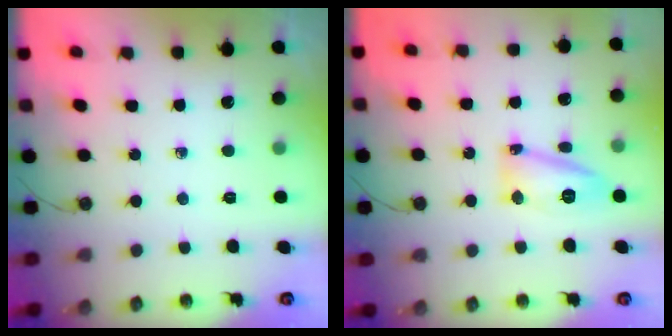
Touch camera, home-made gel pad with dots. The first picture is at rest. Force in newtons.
{"total": 12.7, "press": 12.6, "slide": 1.4}